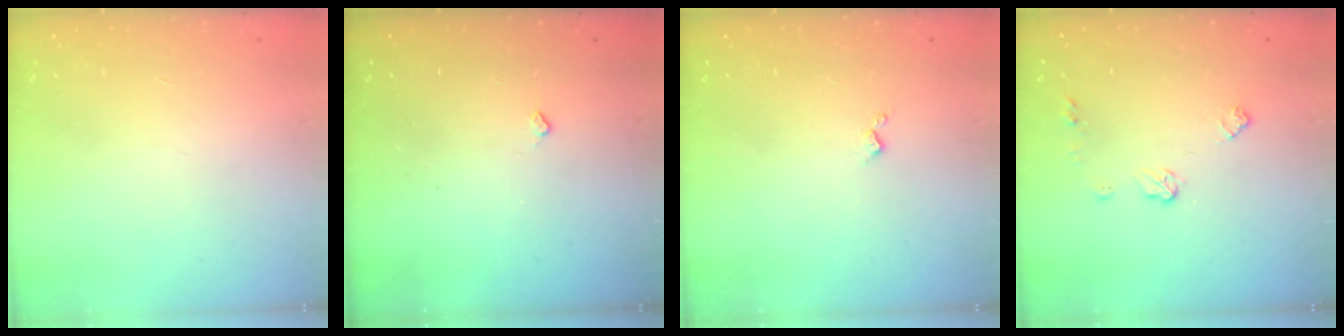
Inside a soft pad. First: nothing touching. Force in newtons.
{"total": 2.7, "press": 2.6, "slide": 0.4}
{"total": 2.2, "press": 2.1, "slide": 0.5}
{"total": 6.0, "press": 6.0, "slide": 0.5}